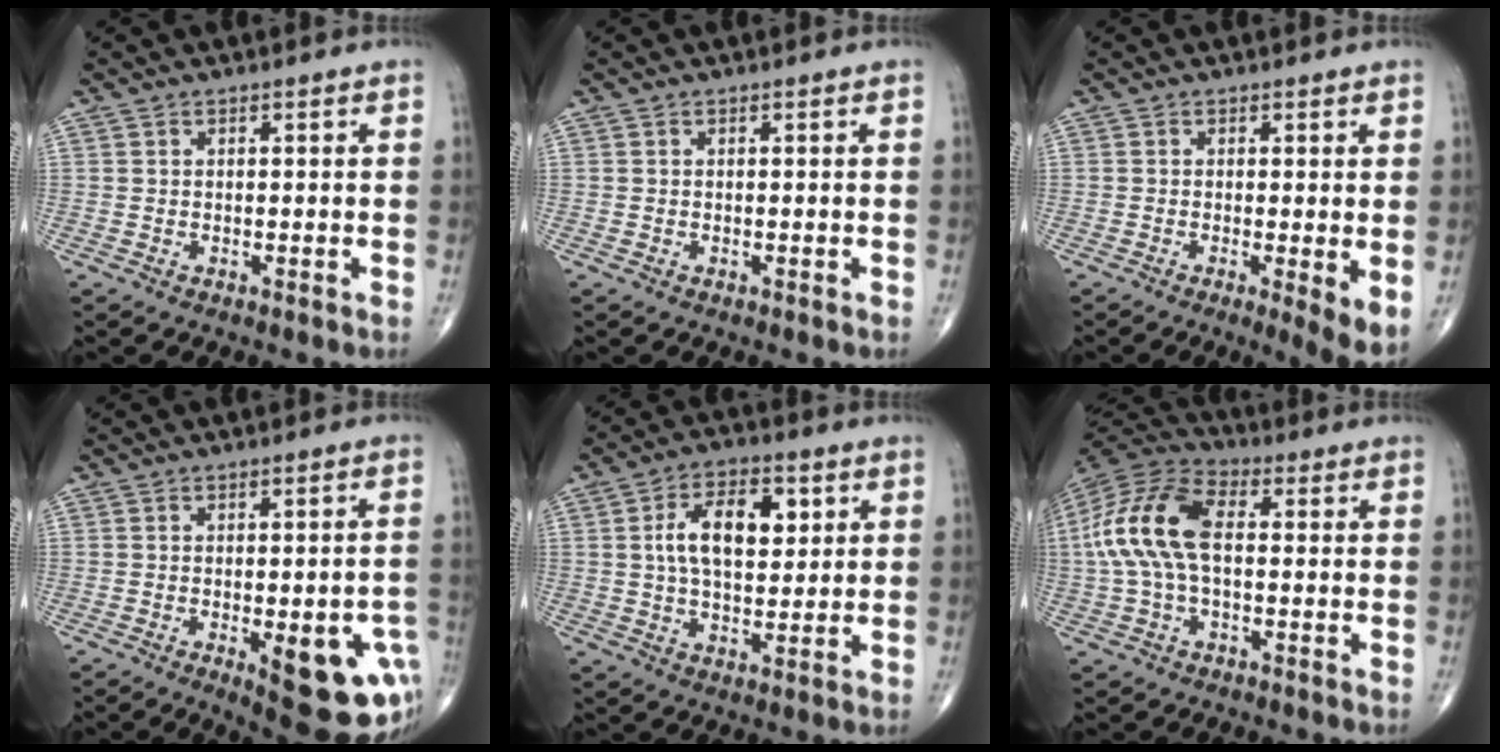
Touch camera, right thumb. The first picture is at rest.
{"total": 0.0}
{"total": 4.7, "force": [-0.6, 0.7, 4.6], "torque": [-0.075, -0.017, -0.014]}
{"total": 15.8, "force": [-5.3, 5.9, 13.6], "torque": [-0.117, 0.012, -0.046]}
{"total": 11.5, "force": [2.6, 6.4, 9.3], "torque": [-0.137, 0.002, 0.042]}
{"total": 14.6, "force": [0.7, 7.9, 12.3], "torque": [-0.261, 0.035, 0.005]}